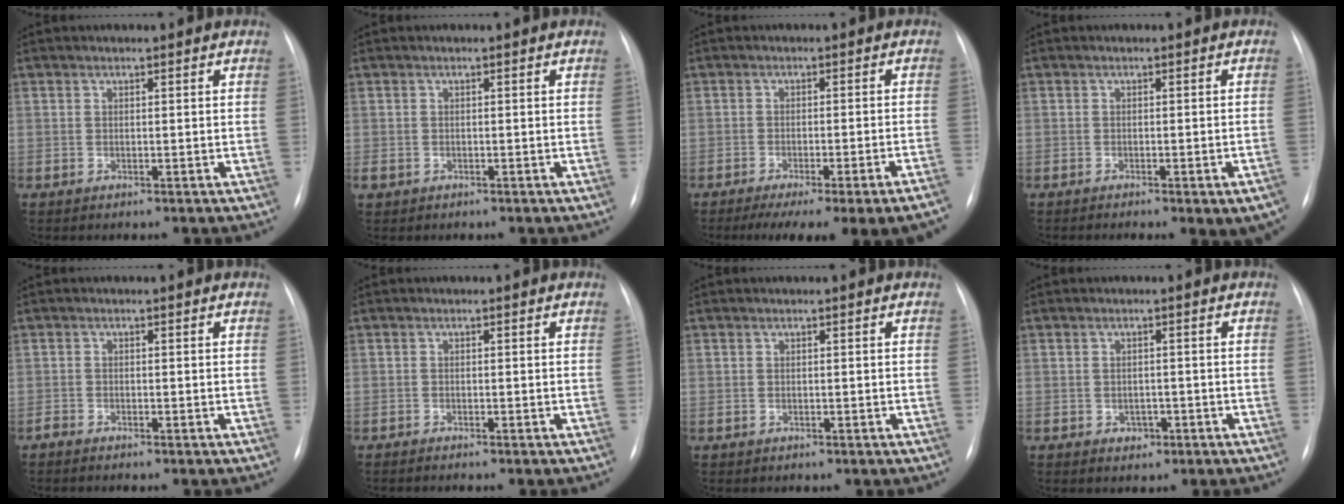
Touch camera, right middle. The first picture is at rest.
{"total": 1.7, "force": [-0.9, 1.3, 0.6], "torque": [-0.018, -0.002, -0.008]}
{"total": 15.7, "force": [-12.6, 0.5, 9.4], "torque": [-0.080, -0.016, -0.159]}
{"total": 6.3, "force": [-4.1, 1.1, 4.7], "torque": [-0.048, -0.001, -0.050]}
{"total": 1.4, "force": [-1.3, 0.0, 0.5], "torque": [-0.016, -0.005, -0.019]}
{"total": 2.2, "force": [-2.0, 0.0, 1.1], "torque": [-0.019, -0.006, -0.022]}
{"total": 0.0}
{"total": 1.7, "force": [-0.8, 1.4, 0.7], "torque": [-0.011, 0.002, -0.005]}